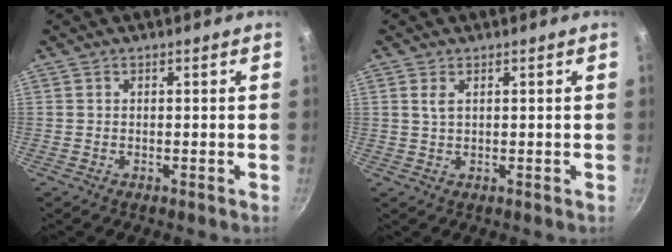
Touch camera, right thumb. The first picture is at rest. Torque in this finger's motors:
{"motor_torque": [-0.24, 0.02, 0.57, -0.15, -0.03]}